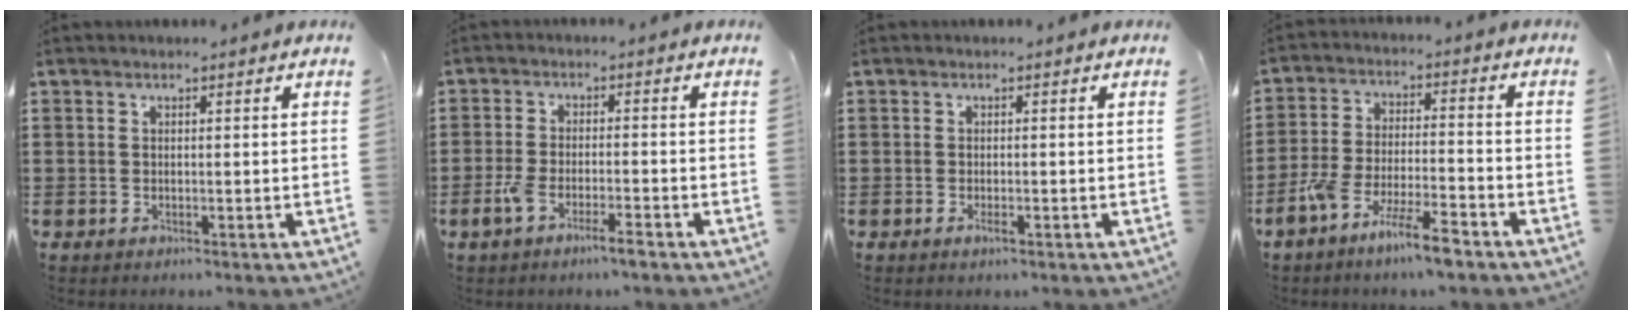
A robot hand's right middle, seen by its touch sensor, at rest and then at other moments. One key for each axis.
{"total": 4.3, "fx": -2.6, "fy": 0.8, "fz": 3.3, "tx": -0.073, "ty": -0.002, "tz": -0.053}
{"total": 1.1, "fx": -0.6, "fy": 0.3, "fz": 0.9, "tx": -0.020, "ty": -0.008, "tz": -0.008}
{"total": 8.2, "fx": -6.3, "fy": 1.0, "fz": 5.1, "tx": -0.113, "ty": -0.003, "tz": -0.123}